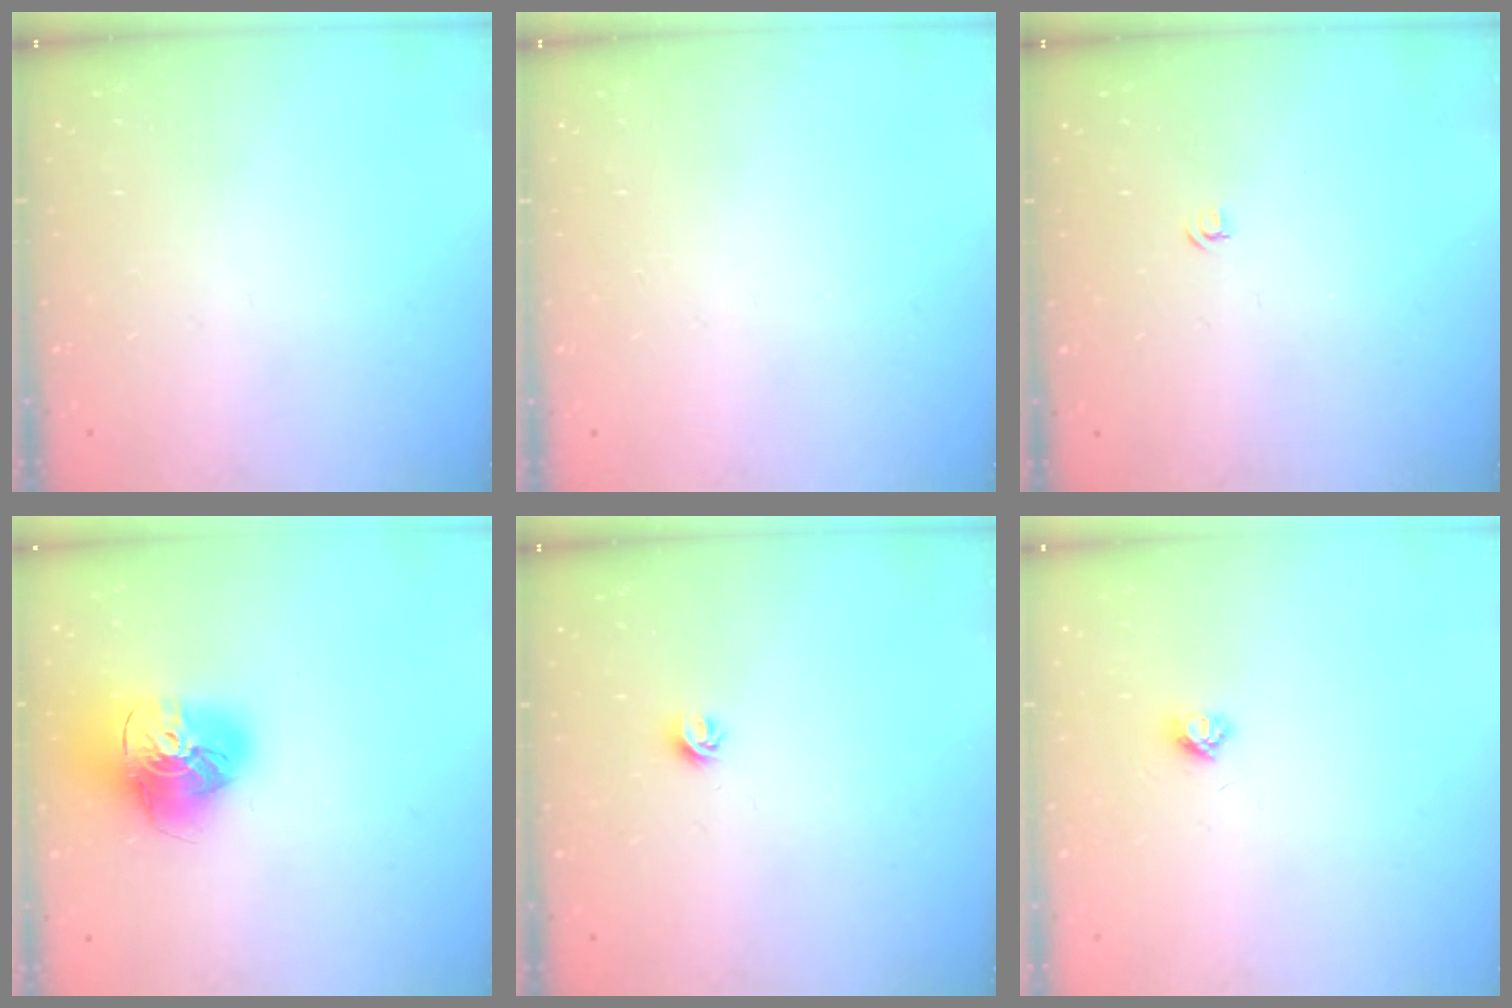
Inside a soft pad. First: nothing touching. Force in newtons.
{"total": 0.0}
{"total": 3.2, "press": 3.2, "slide": 0.4}
{"total": 17.7, "press": 17.6, "slide": 1.8}
{"total": 4.2, "press": 4.1, "slide": 0.7}
{"total": 3.1, "press": 3.0, "slide": 0.4}